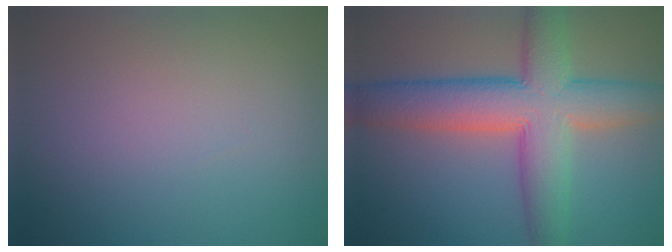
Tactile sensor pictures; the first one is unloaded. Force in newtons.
{"total": 9.5, "press": 9.5, "slide": 0.4}